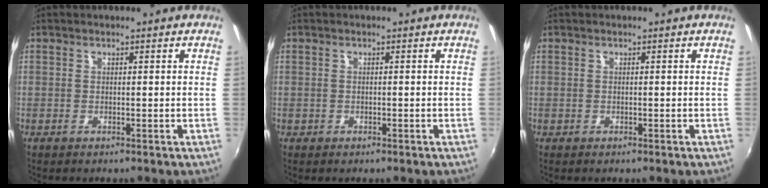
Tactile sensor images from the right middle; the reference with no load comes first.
{"total": 0.6, "force": [-0.4, 0.3, 0.1], "torque": [-0.004, -0.003, -0.009]}
{"total": 0.0}